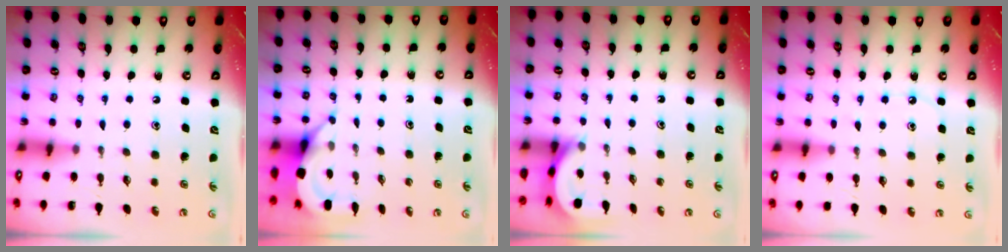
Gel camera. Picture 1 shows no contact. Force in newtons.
{"total": 3.9, "press": 3.9, "slide": 0.3}
{"total": 4.7, "press": 4.6, "slide": 0.3}
{"total": 4.6, "press": 4.6, "slide": 0.7}